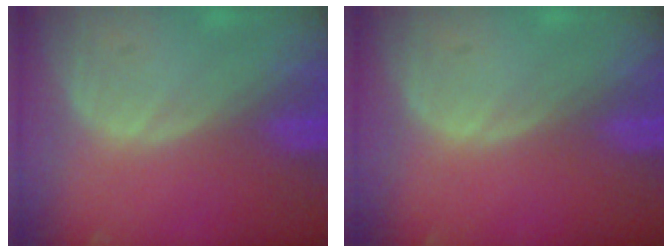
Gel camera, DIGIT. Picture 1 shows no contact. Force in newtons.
{"total": 0.0}